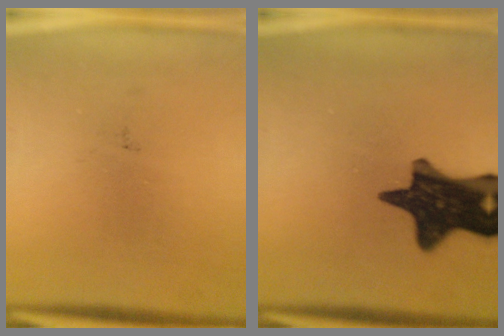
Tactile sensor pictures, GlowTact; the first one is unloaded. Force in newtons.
{"total": 15.6}